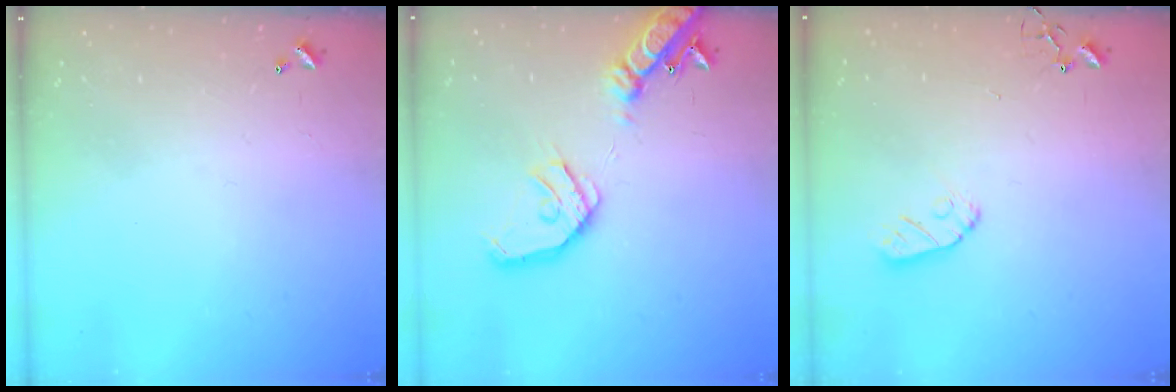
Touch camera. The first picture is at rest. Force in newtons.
{"total": 18.8, "press": 18.6, "slide": 3.0}
{"total": 7.2, "press": 7.2, "slide": 0.4}